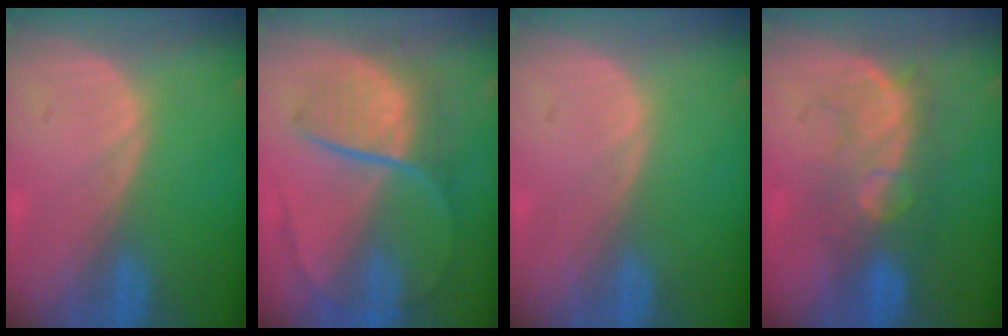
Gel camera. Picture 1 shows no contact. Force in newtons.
{"total": 8.9, "press": 7.6, "slide": 4.7}
{"total": 0.0}
{"total": 7.8, "press": 7.7, "slide": 1.2}